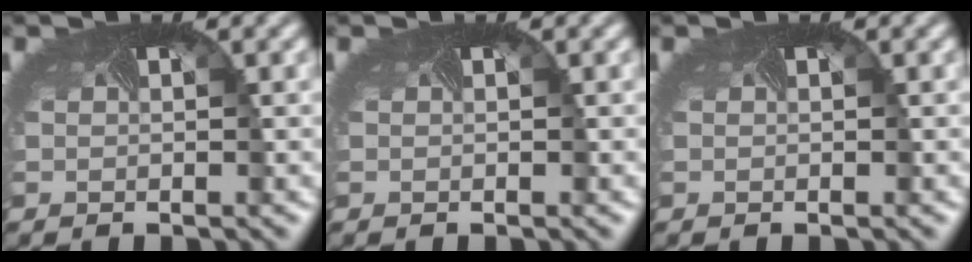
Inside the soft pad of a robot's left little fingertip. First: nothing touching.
{"total": 0.0}
{"total": 0.0}